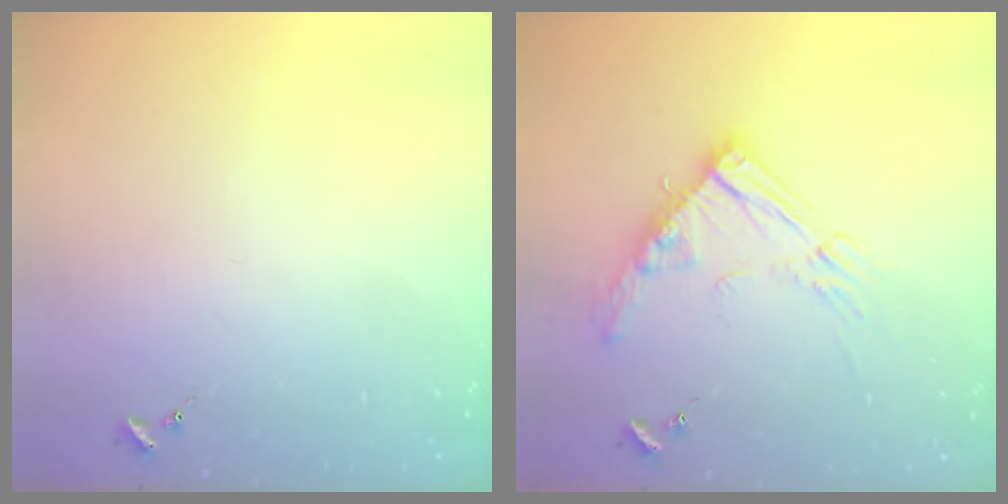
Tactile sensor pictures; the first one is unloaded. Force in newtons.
{"total": 14.3, "press": 14.2, "slide": 1.4}